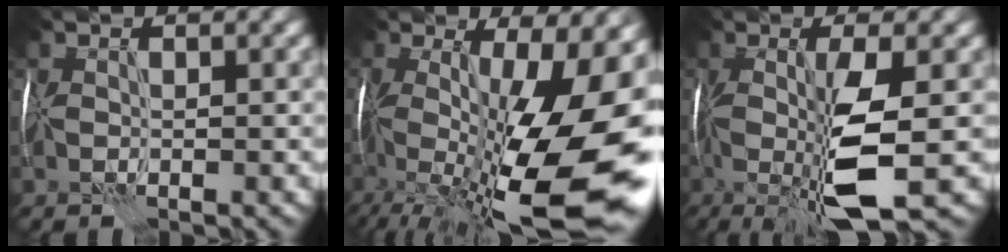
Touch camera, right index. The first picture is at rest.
{"total": 18.5, "force": [-3.5, 6.2, 17.1], "torque": [-0.273, -0.029, -0.047]}
{"total": 8.2, "force": [-1.5, 1.6, 7.9], "torque": [-0.153, -0.006, -0.027]}